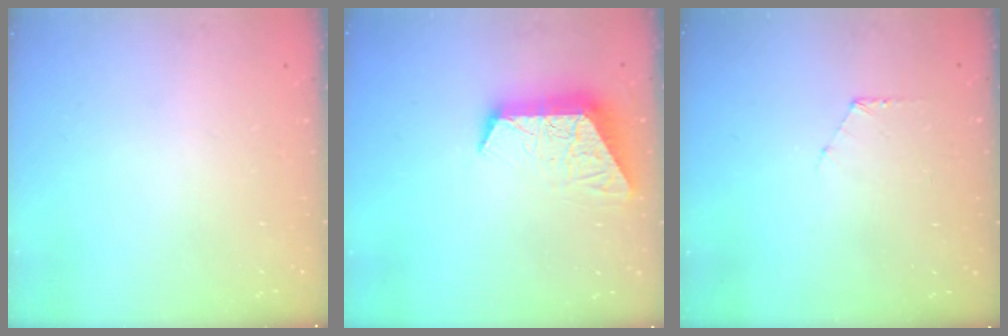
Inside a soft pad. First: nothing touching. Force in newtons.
{"total": 10.8, "press": 10.8, "slide": 0.9}
{"total": 4.4, "press": 4.4, "slide": 0.3}